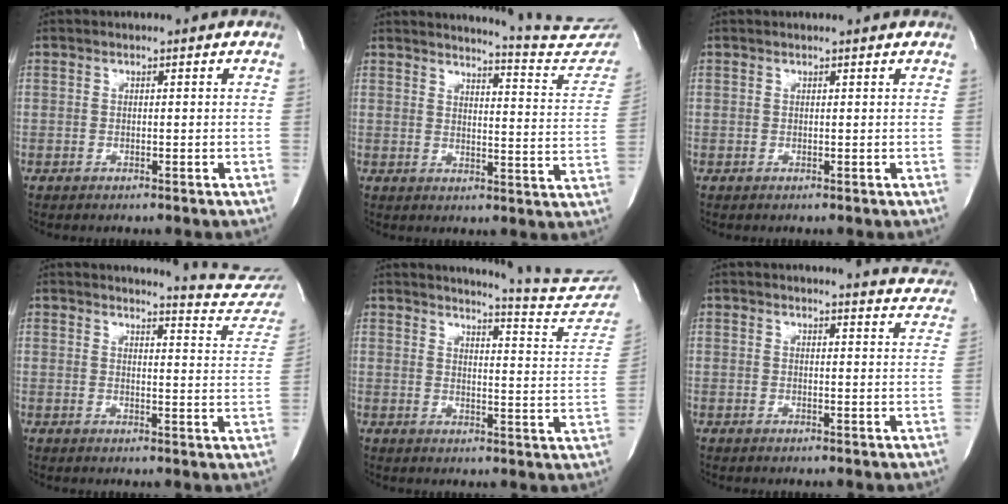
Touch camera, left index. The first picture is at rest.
{"total": 15.6, "force": [15.4, -0.7, 2.2], "torque": [-0.026, -0.114, 0.163]}
{"total": 1.9, "force": [1.8, 0.0, 0.5], "torque": [-0.011, 0.008, 0.020]}
{"total": 13.0, "force": [12.9, 0.8, 1.9], "torque": [-0.006, -0.084, 0.120]}
{"total": 16.5, "force": [16.2, -0.9, 2.9], "torque": [-0.043, -0.118, 0.178]}
{"total": 9.3, "force": [9.2, 0.7, 1.0], "torque": [0.001, -0.042, 0.078]}